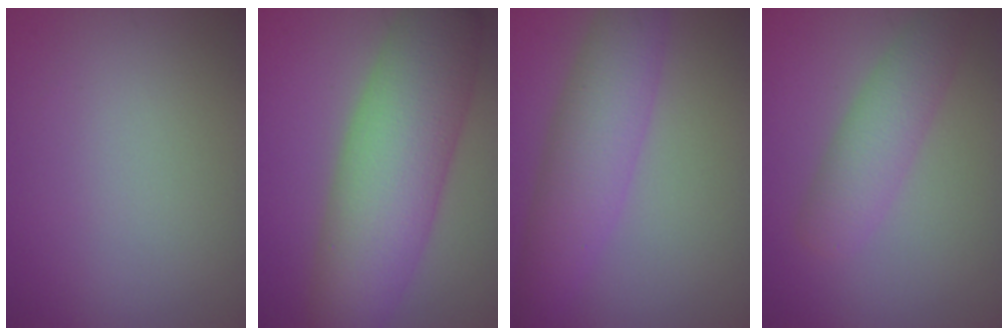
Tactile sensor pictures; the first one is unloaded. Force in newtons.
{"total": 10.1, "press": 10.1, "slide": 0.4}
{"total": 5.7, "press": 5.7, "slide": 0.3}
{"total": 3.8, "press": 3.8, "slide": 0.3}